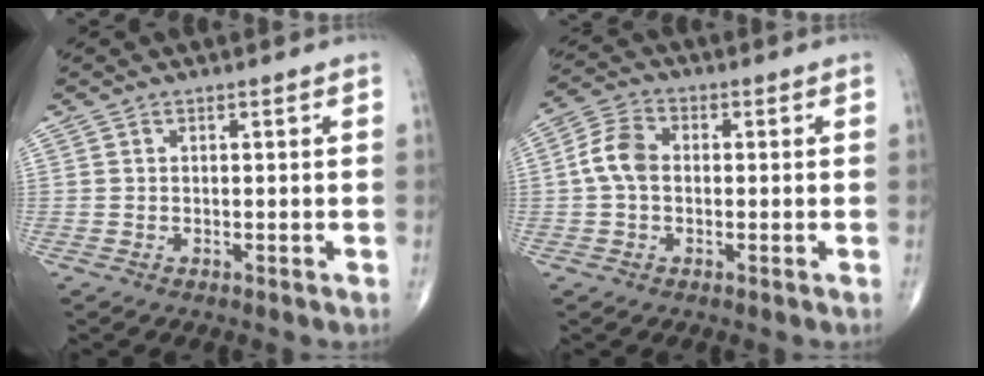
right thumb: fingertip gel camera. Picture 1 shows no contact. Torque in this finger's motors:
{"motor_torque": [0.11, 0.21, 0.13, -0.13, 0.08]}